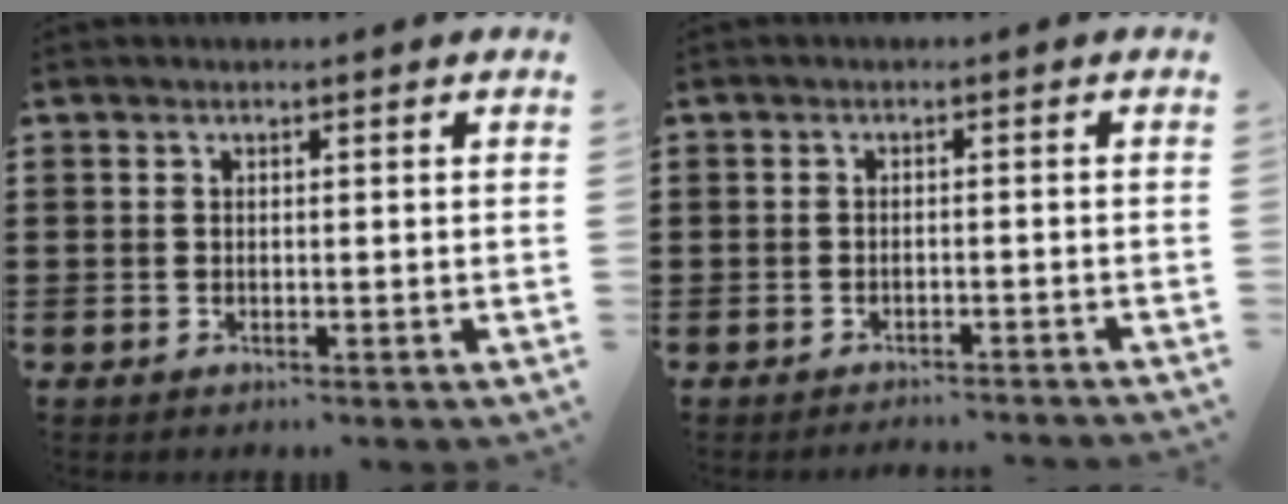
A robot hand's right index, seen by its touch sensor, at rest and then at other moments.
{"total": 1.6, "force": [-1.6, -0.3, 0.1], "torque": [-0.006, -0.003, -0.033]}